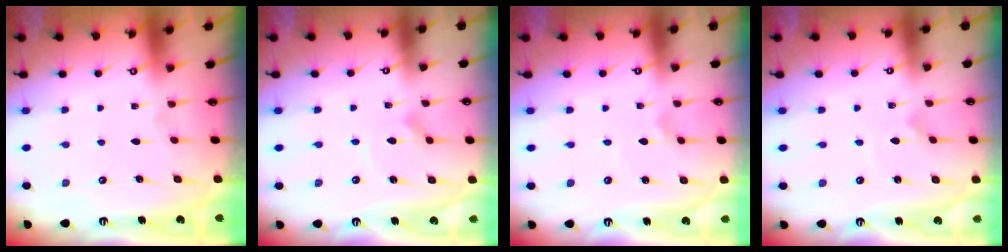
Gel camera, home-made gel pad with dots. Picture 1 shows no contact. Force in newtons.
{"total": 2.6, "press": 2.6, "slide": 0.3}
{"total": 2.1, "press": 2.0, "slide": 0.4}
{"total": 0.0}